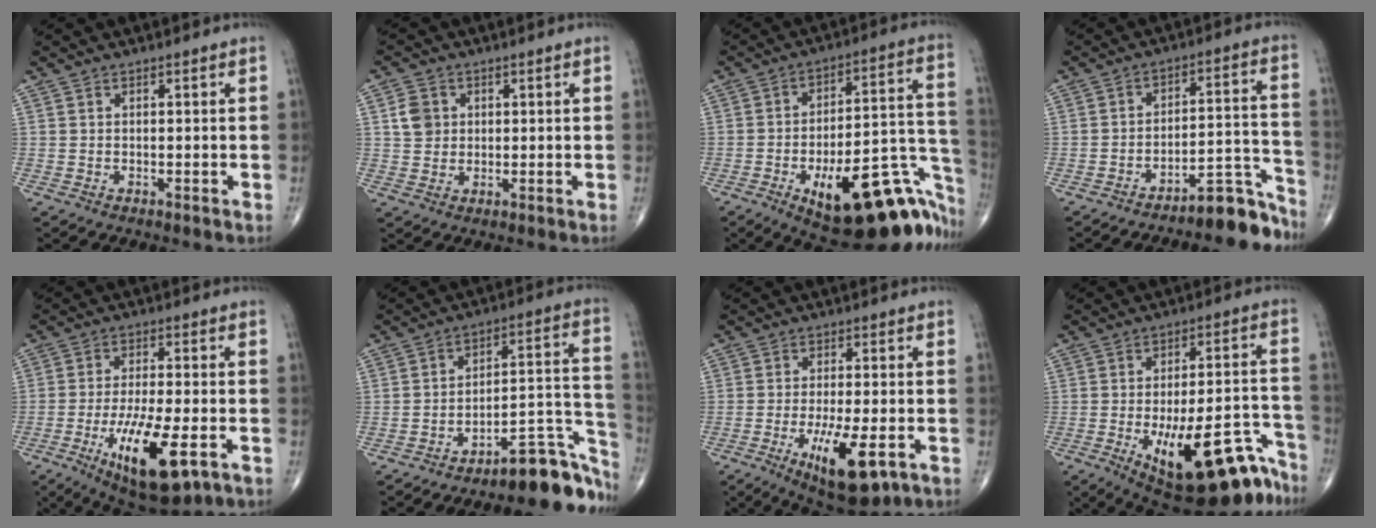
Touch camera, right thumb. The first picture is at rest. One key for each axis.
{"total": 4.6, "fx": 1.2, "fy": 4.0, "fz": 2.0, "tx": -0.019, "ty": -0.001, "tz": 0.019}
{"total": 28.9, "fx": -13.8, "fy": 11.2, "fz": 22.8, "tx": -0.201, "ty": 0.093, "tz": -0.184}
{"total": 9.4, "fx": -8.5, "fy": 2.0, "fz": 3.4, "tx": 0.000, "ty": 0.121, "tz": -0.129}
{"total": 15.1, "fx": -5.7, "fy": 4.8, "fz": 13.1, "tx": -0.230, "ty": -0.001, "tz": -0.082}
{"total": 15.6, "fx": -11.6, "fy": 4.5, "fz": 9.4, "tx": -0.063, "ty": 0.135, "tz": -0.169}
{"total": 12.2, "fx": -4.7, "fy": 4.1, "fz": 10.5, "tx": -0.171, "ty": -0.007, "tz": -0.064}
{"total": 22.6, "fx": -13.2, "fy": 8.1, "fz": 16.5, "tx": -0.162, "ty": 0.083, "tz": -0.180}